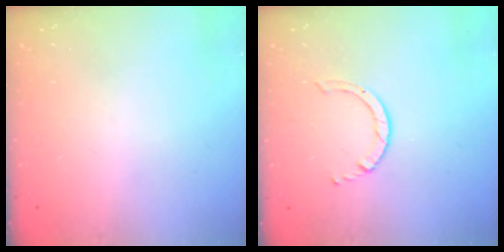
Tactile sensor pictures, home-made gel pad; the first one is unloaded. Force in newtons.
{"total": 2.5, "press": 2.4, "slide": 0.3}